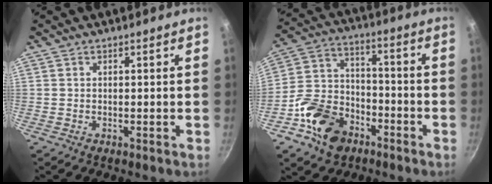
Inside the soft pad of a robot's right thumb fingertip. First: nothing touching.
{"total": 14.6, "force": [-7.5, 10.2, 7.3], "torque": [-0.116, 0.054, -0.138]}